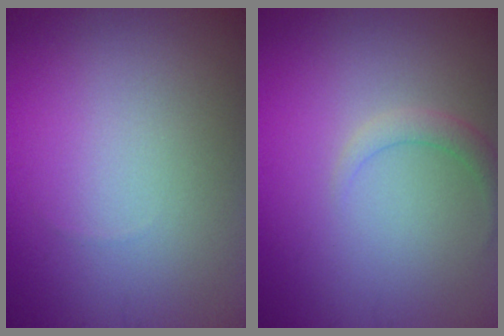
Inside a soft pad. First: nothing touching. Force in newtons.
{"total": 1.5, "press": 1.5, "slide": 0.1}